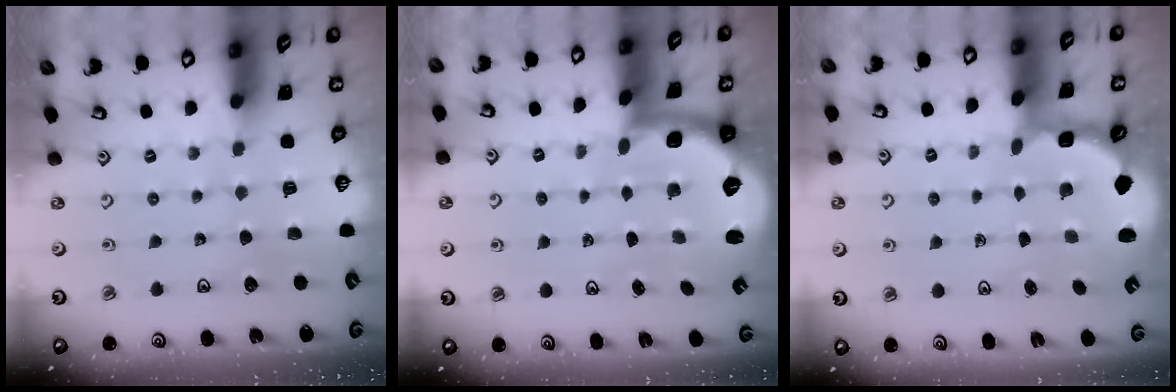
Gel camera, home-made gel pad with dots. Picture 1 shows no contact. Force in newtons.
{"total": 1.7, "press": 1.6, "slide": 0.4}
{"total": 2.7, "press": 2.1, "slide": 1.7}